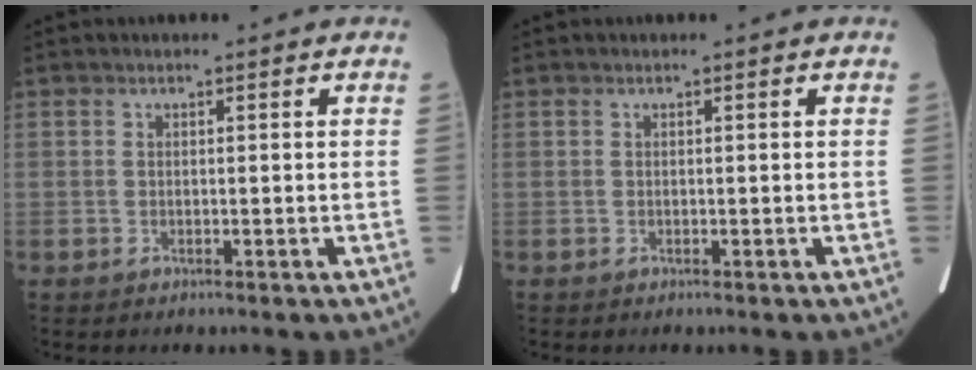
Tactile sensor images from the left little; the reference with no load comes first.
{"total": 0.0}